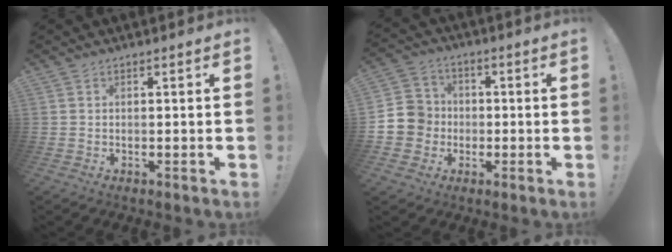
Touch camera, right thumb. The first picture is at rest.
{"total": 8.5, "force": [-1.7, 8.2, 1.7], "torque": [-0.018, 0.016, -0.027]}